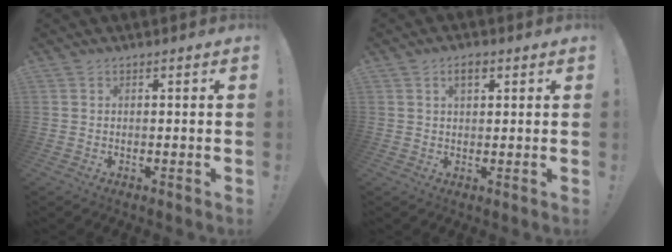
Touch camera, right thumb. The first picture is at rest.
{"total": 3.3, "force": [1.5, 1.7, 2.4], "torque": [-0.031, -0.001, 0.022]}